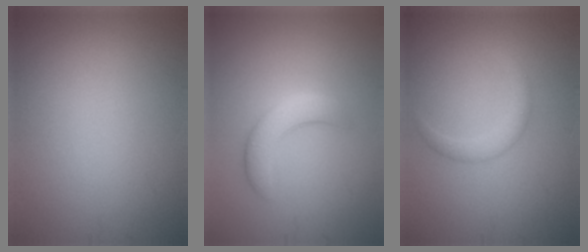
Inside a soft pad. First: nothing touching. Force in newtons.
{"total": 3.2, "press": 3.2, "slide": 0.2}
{"total": 1.9, "press": 1.9, "slide": 0.1}